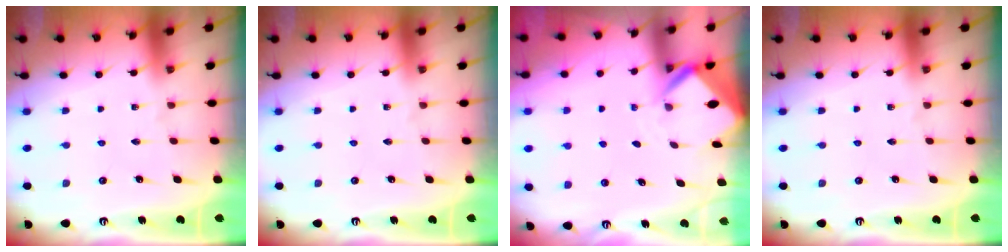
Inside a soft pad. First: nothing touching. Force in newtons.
{"total": 0.0}
{"total": 3.2, "press": 3.2, "slide": 0.2}
{"total": 0.0}